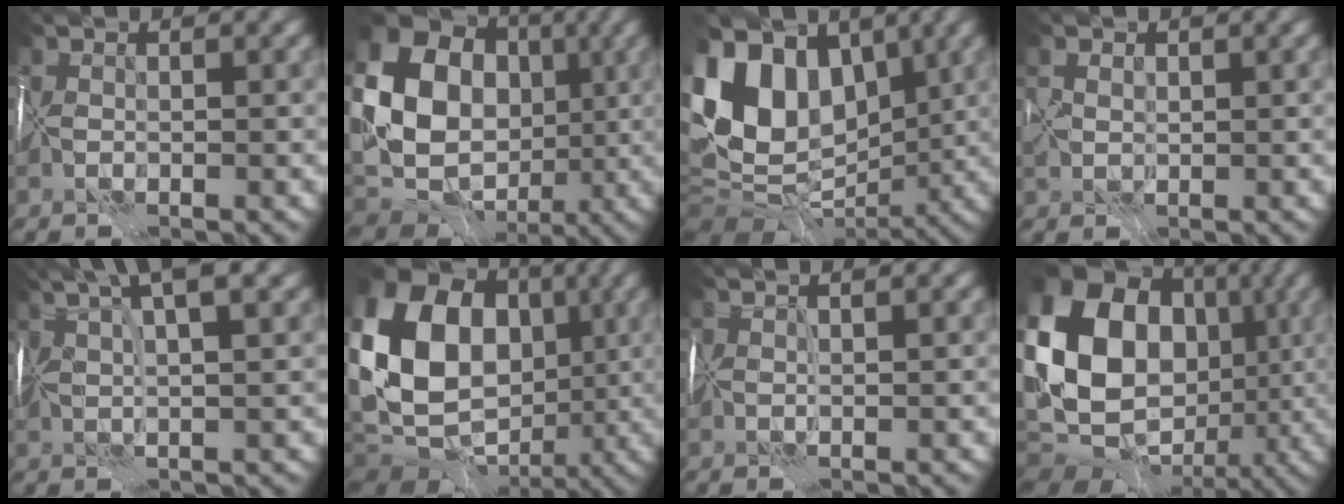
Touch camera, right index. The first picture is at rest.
{"total": 18.2, "force": [2.6, 15.8, 8.6], "torque": [-0.184, 0.015, 0.033]}
{"total": 12.3, "force": [1.9, 9.3, 7.8], "torque": [-0.156, 0.016, 0.021]}
{"total": 0.9, "force": [0.7, 0.6, 0.1], "torque": [0.000, 0.007, 0.015]}
{"total": 8.6, "force": [5.0, 1.9, 6.7], "torque": [-0.106, 0.039, 0.058]}
{"total": 16.1, "force": [0.9, 12.6, 9.9], "torque": [-0.182, 0.021, 0.018]}
{"total": 3.4, "force": [2.1, 0.9, 2.6], "torque": [-0.024, 0.029, 0.011]}
{"total": 18.7, "force": [1.9, 15.0, 11.0], "torque": [-0.221, 0.008, 0.059]}